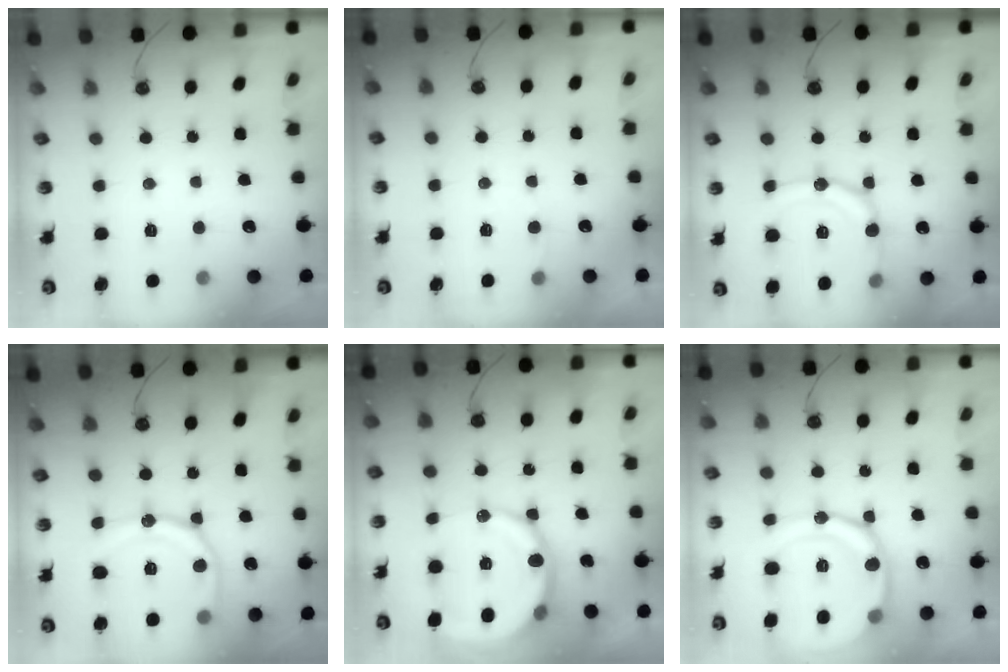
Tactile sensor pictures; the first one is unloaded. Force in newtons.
{"total": 2.3, "press": 2.3, "slide": 0.3}
{"total": 15.7, "press": 15.3, "slide": 3.3}
{"total": 15.9, "press": 15.8, "slide": 1.9}
{"total": 17.5, "press": 17.3, "slide": 3.2}
{"total": 18.5, "press": 18.4, "slide": 2.1}